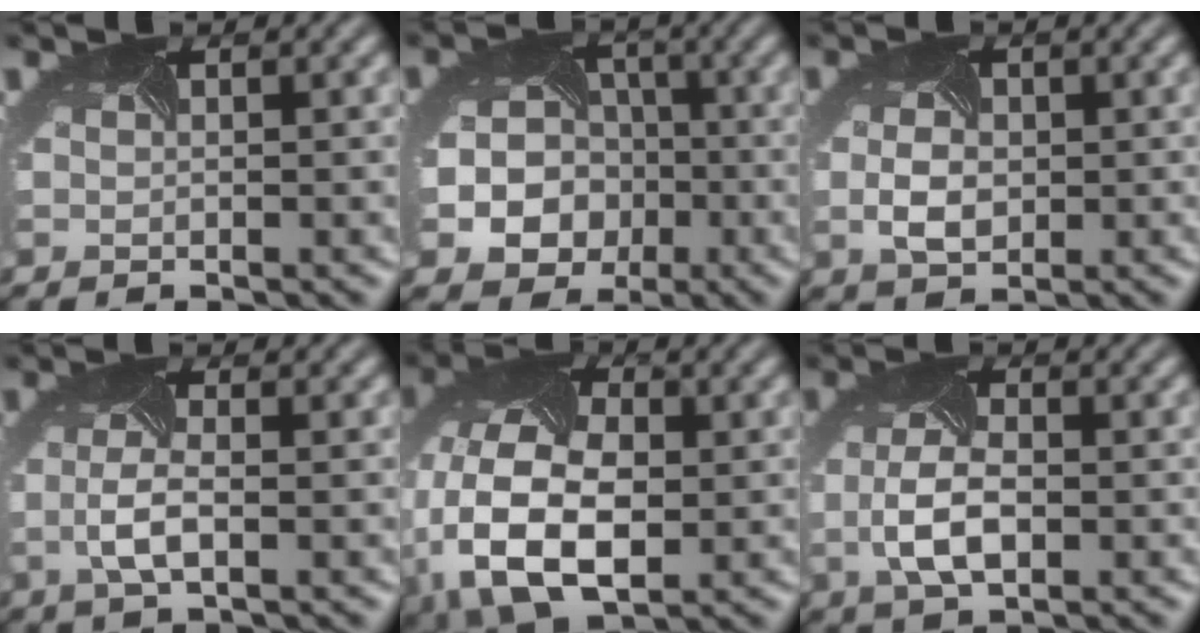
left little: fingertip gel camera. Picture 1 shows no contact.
{"total": 9.3, "force": [-2.8, 8.1, 3.5], "torque": [-0.066, -0.022, -0.056]}
{"total": 2.5, "force": [-0.6, 1.7, 1.6], "torque": [-0.045, -0.002, -0.006]}
{"total": 2.5, "force": [-0.9, 0.7, 2.2], "torque": [-0.063, -0.001, -0.011]}
{"total": 13.7, "force": [-2.9, 8.9, 10.0], "torque": [-0.226, -0.029, -0.028]}
{"total": 4.0, "force": [-1.0, 2.0, 3.4], "torque": [-0.086, -0.003, -0.011]}